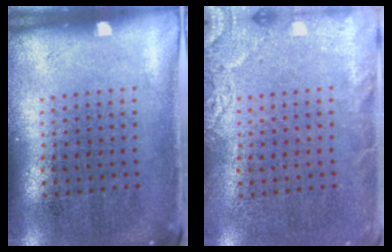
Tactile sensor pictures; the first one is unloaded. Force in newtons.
{"total": 2.4, "press": 2.4, "slide": 0.3}